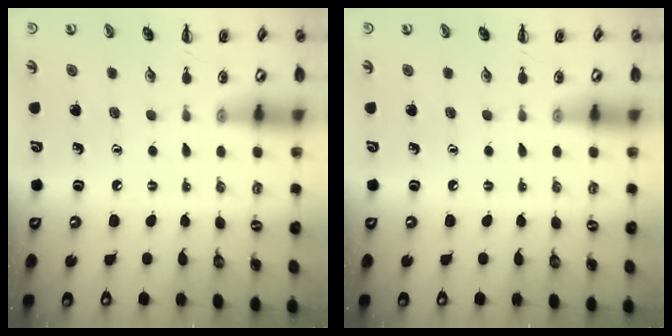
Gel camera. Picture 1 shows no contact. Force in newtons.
{"total": 0.0}